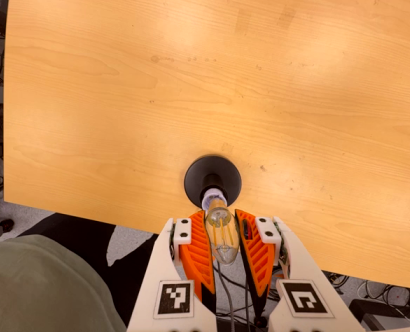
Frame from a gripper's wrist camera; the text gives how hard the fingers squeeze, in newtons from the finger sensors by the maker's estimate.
{"total": 20.8, "left": 23.6, "right": 18.0}